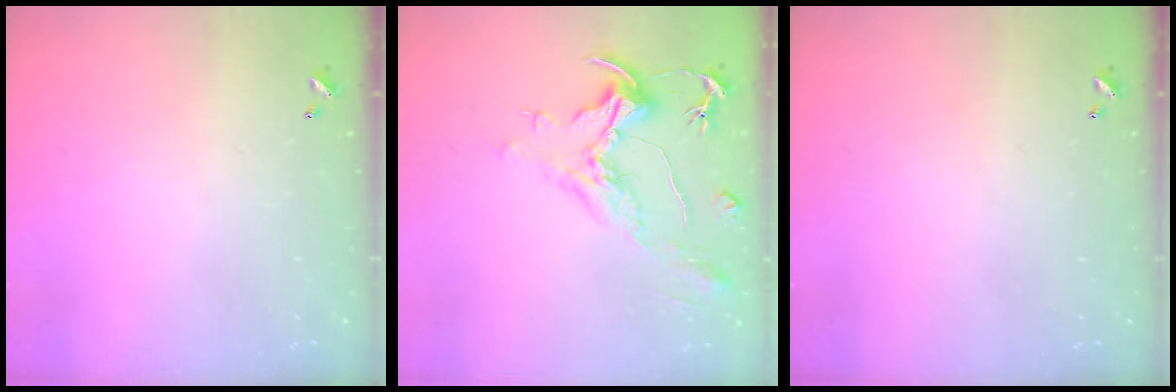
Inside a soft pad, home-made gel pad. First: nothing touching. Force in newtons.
{"total": 2.2, "press": 1.7, "slide": 1.3}
{"total": 0.0}